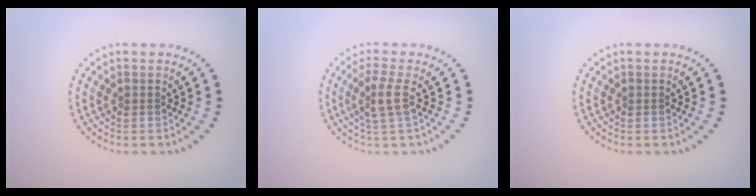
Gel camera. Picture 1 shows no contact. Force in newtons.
{"total": 2.4, "press": 1.7, "slide": 1.6}
{"total": 0.0}